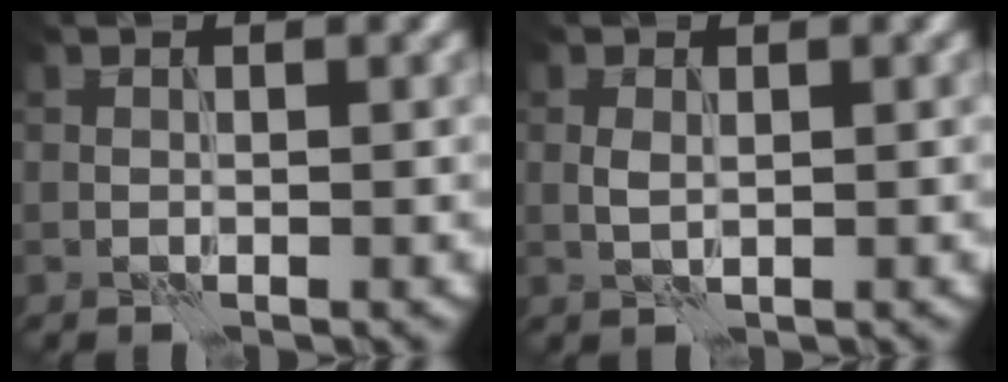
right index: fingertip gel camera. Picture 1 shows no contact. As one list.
[{"total": 1.0, "force": [0.2, 0.4, 0.9], "torque": [-0.020, 0.001, 0.005]}]